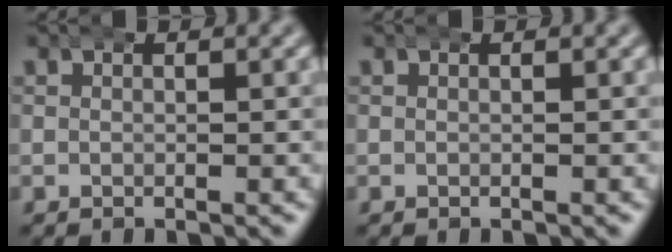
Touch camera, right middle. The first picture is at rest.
{"total": 0.0}